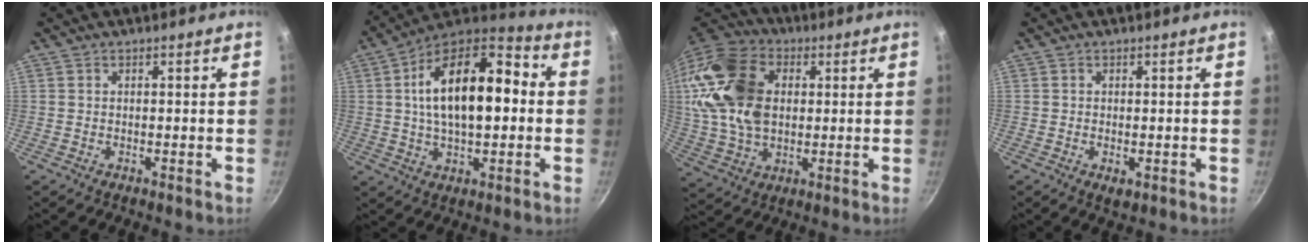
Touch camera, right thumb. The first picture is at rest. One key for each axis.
{"total": 20.9, "fx": 2.1, "fy": 10.5, "fz": 17.9, "tx": -0.278, "ty": 0.030, "tz": 0.025}
{"total": 25.0, "fx": 4.4, "fy": 17.0, "fz": 17.8, "tx": -0.401, "ty": 0.024, "tz": 0.083}
{"total": 1.7, "fx": -0.4, "fy": 0.9, "fz": 1.4, "tx": -0.021, "ty": -0.004, "tz": -0.003}